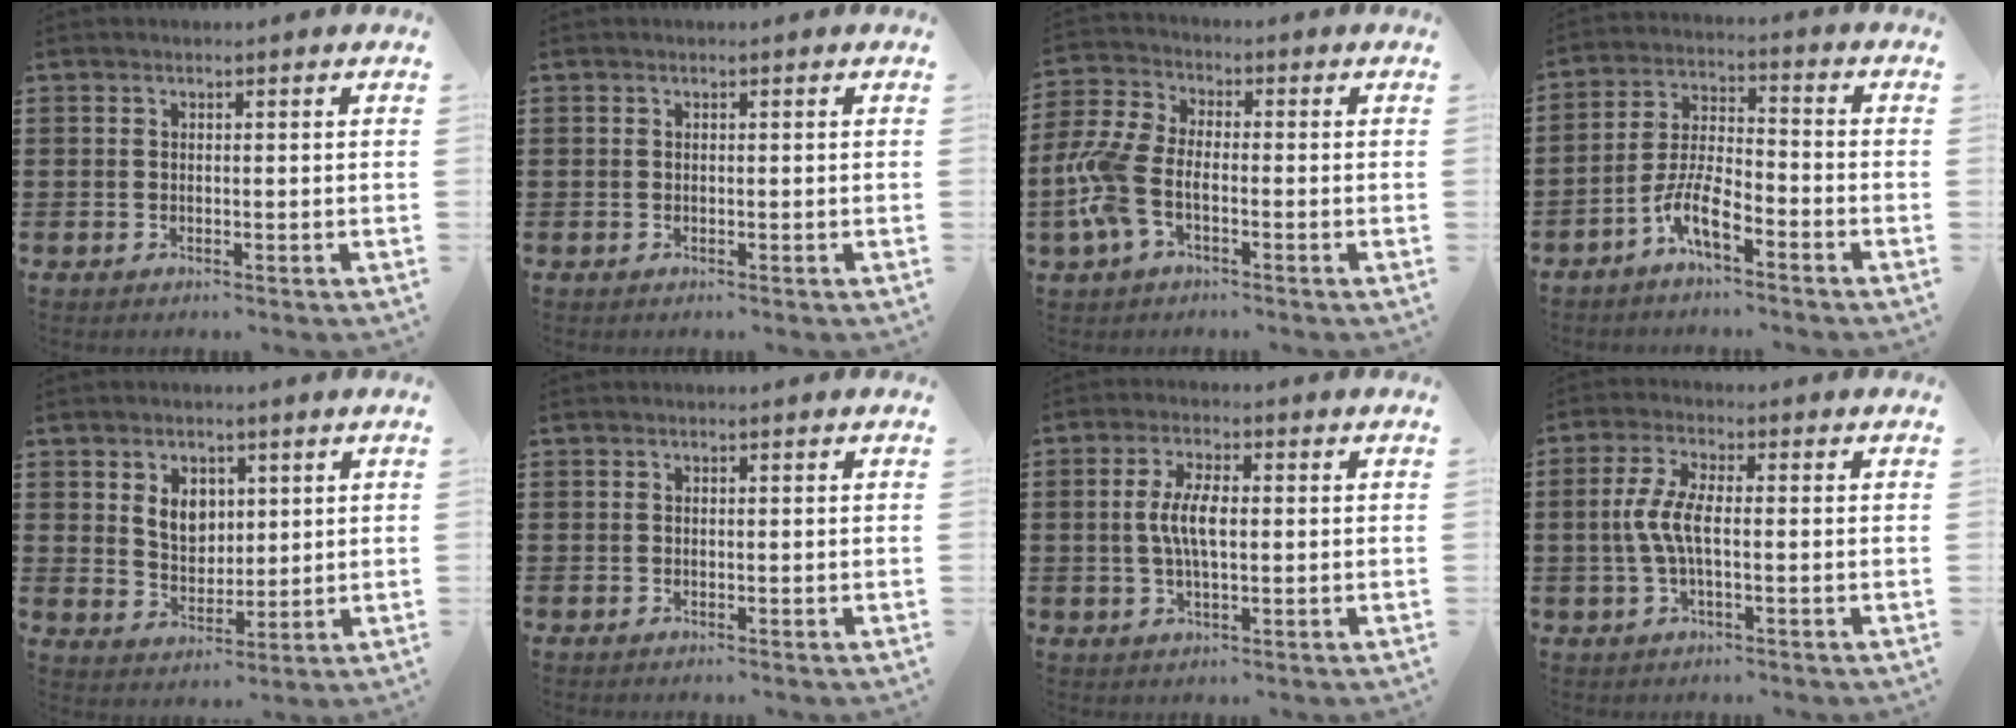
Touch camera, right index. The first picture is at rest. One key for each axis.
{"total": 0.0}
{"total": 7.3, "fx": -2.6, "fy": 3.9, "fz": 5.5, "tx": -0.151, "ty": -0.006, "tz": -0.057}
{"total": 7.1, "fx": -4.7, "fy": 2.1, "fz": 5.0, "tx": -0.121, "ty": -0.003, "tz": -0.094}
{"total": 5.1, "fx": 1.9, "fy": 3.8, "fz": 2.8, "tx": -0.061, "ty": 0.009, "tz": 0.032}
{"total": 0.0}
{"total": 5.4, "fx": 0.2, "fy": 1.8, "fz": 5.1, "tx": -0.110, "ty": 0.000, "tz": -0.004}
{"total": 5.3, "fx": -0.6, "fy": 1.5, "fz": 5.1, "tx": -0.126, "ty": -0.008, "tz": -0.023}